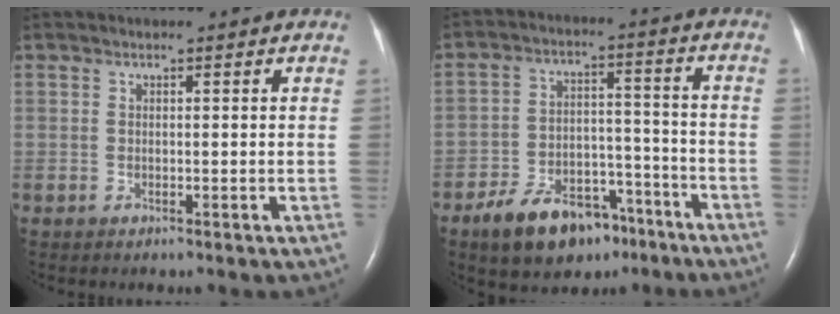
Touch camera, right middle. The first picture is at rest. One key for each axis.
{"total": 12.4, "fx": -8.5, "fy": 6.4, "fz": 6.4, "tx": -0.102, "ty": 0.016, "tz": -0.132}